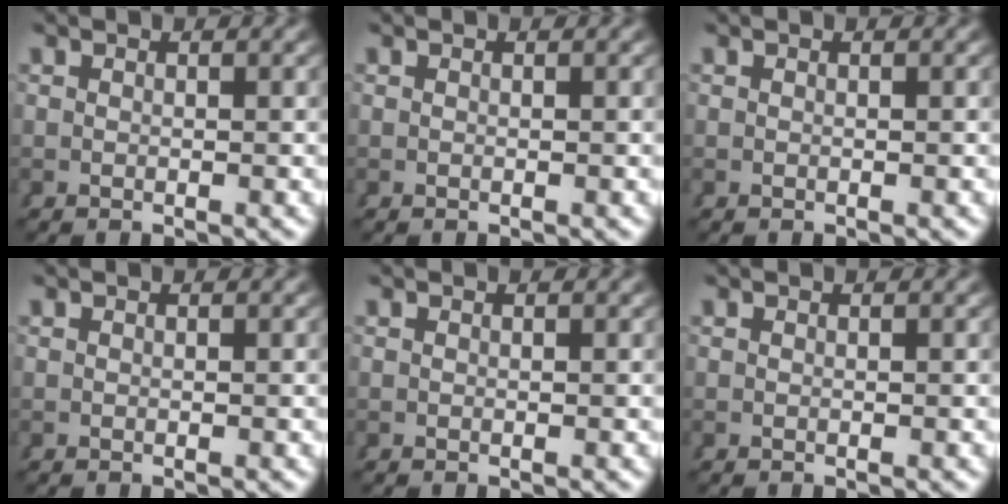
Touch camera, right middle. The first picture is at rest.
{"total": 0.0}
{"total": 0.0}
{"total": 0.0}
{"total": 0.0}
{"total": 0.0}